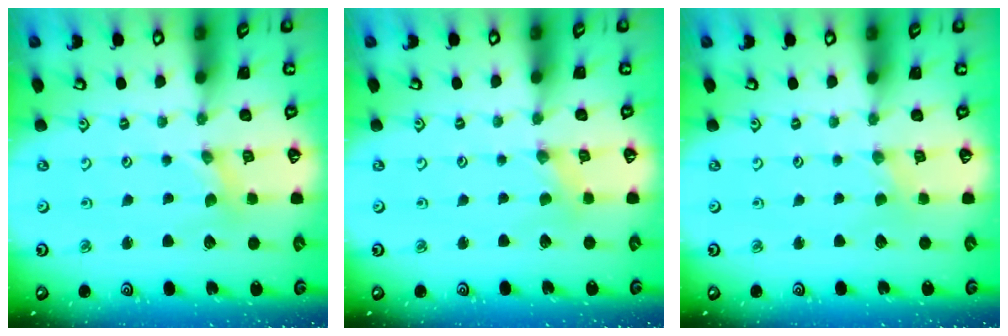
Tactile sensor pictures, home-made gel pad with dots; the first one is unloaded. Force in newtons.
{"total": 0.8, "press": 0.8, "slide": 0.2}
{"total": 0.0}